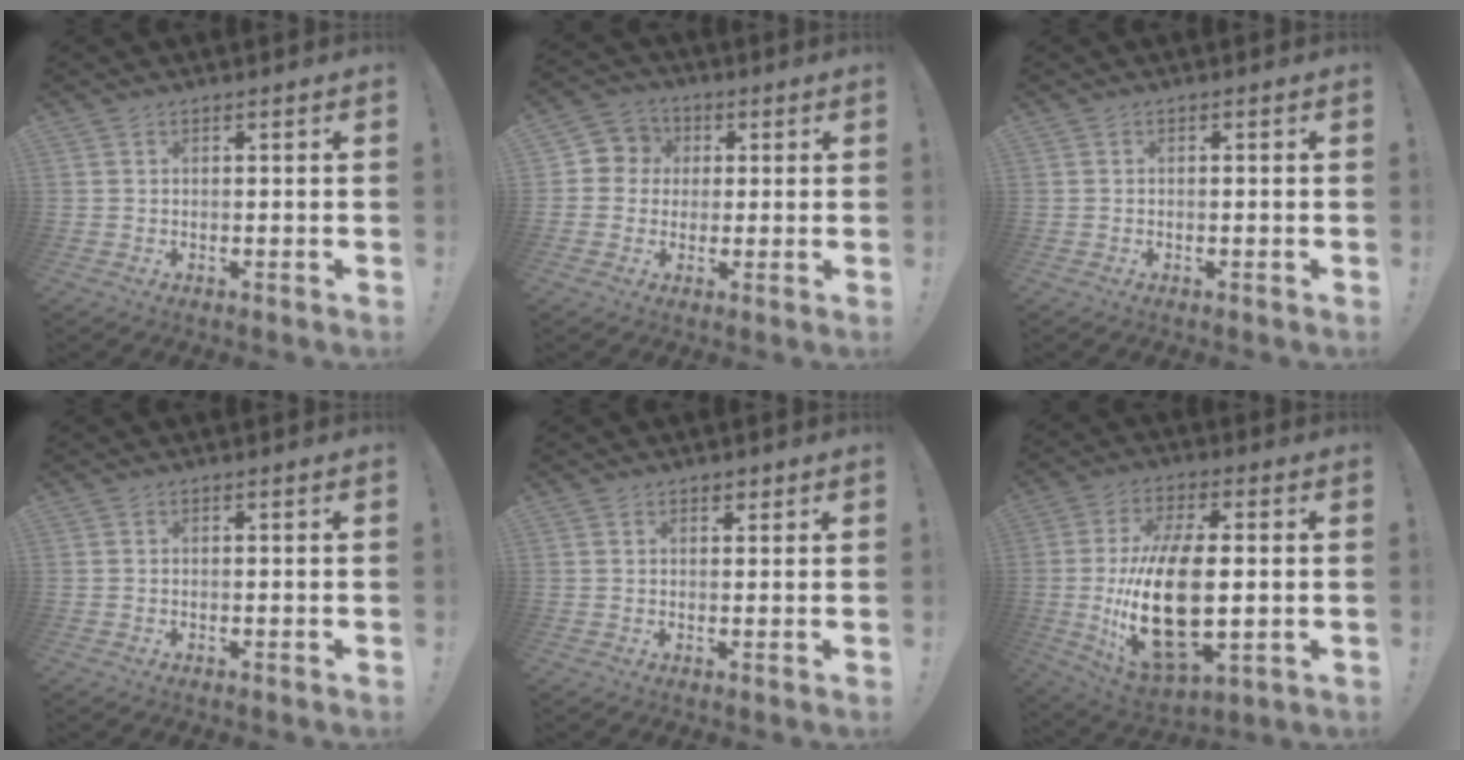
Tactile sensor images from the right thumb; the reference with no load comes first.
{"total": 6.6, "force": [0.0, 6.5, 1.3], "torque": [-0.015, 0.009, 0.004]}
{"total": 0.0}
{"total": 0.0}
{"total": 1.4, "force": [1.0, 0.9, 0.4], "torque": [0.003, -0.006, 0.016]}
{"total": 22.4, "force": [-0.9, 10.9, 19.5], "torque": [-0.384, -0.013, -0.010]}